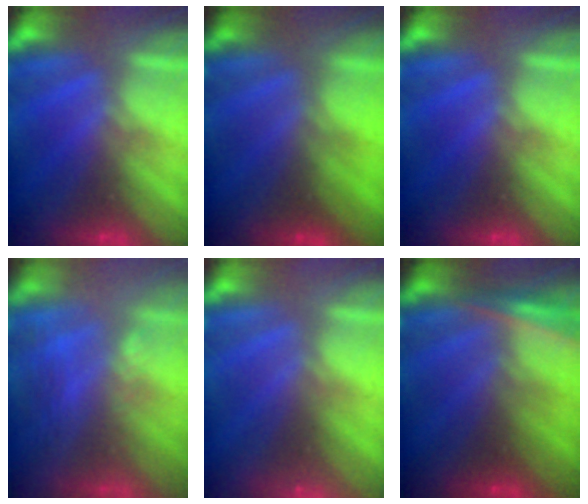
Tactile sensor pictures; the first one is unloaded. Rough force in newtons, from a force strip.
{"total": 2.2}
{"total": 0.0}
{"total": 3.0}
{"total": 2.2}
{"total": 2.9}